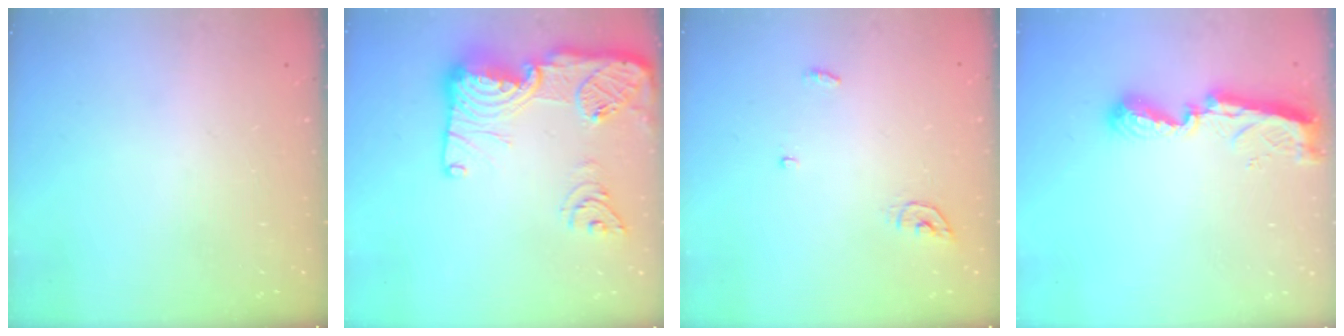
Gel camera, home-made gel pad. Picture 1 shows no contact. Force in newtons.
{"total": 23.6, "press": 23.5, "slide": 2.3}
{"total": 4.1, "press": 4.1, "slide": 0.3}
{"total": 9.0, "press": 9.0, "slide": 0.5}